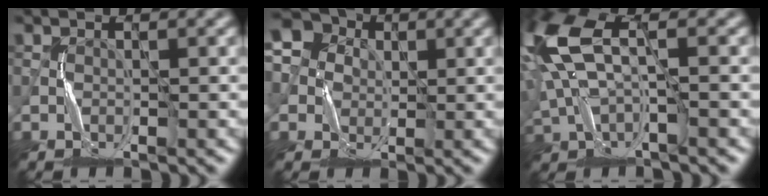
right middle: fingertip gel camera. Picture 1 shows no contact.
{"total": 6.7, "force": [1.3, 6.1, 2.4], "torque": [-0.054, 0.030, -0.015]}
{"total": 8.1, "force": [1.9, 4.0, 6.8], "torque": [-0.167, 0.012, 0.030]}